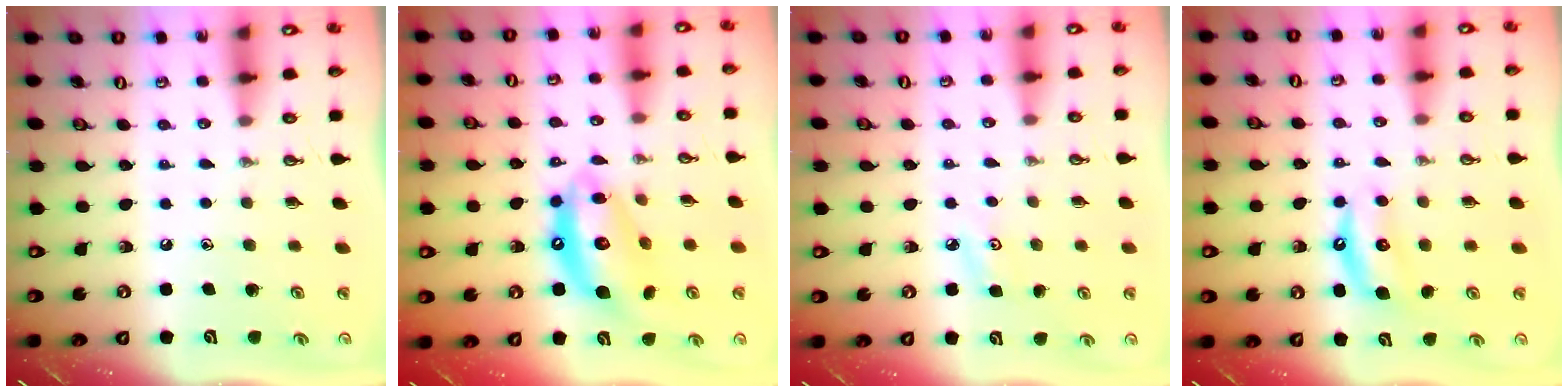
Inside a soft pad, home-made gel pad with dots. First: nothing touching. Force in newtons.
{"total": 13.8, "press": 13.8, "slide": 1.5}
{"total": 3.9, "press": 3.8, "slide": 0.6}
{"total": 5.8, "press": 5.8, "slide": 0.7}